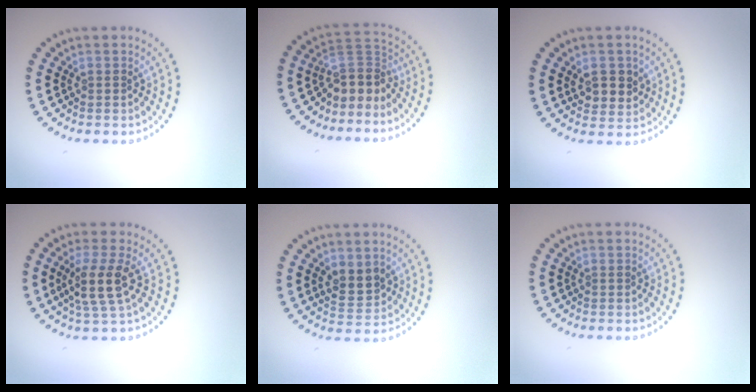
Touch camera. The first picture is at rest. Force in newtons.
{"total": 3.6, "press": 2.7, "slide": 2.4}
{"total": 2.8, "press": 2.7, "slide": 0.8}
{"total": 3.5, "press": 2.9, "slide": 2.1}
{"total": 2.7, "press": 2.5, "slide": 0.8}
{"total": 0.0}